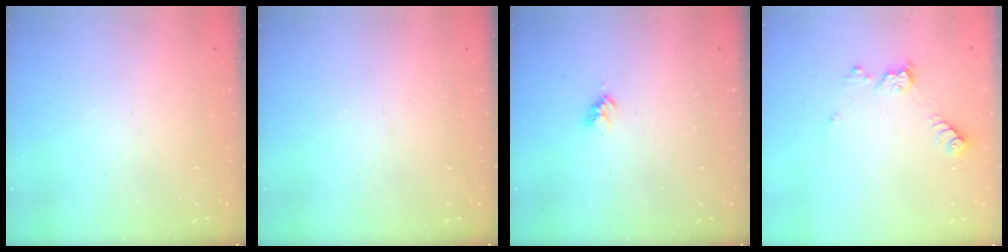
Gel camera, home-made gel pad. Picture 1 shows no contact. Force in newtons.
{"total": 0.0}
{"total": 3.1, "press": 3.1, "slide": 0.4}
{"total": 8.8, "press": 8.8, "slide": 0.4}